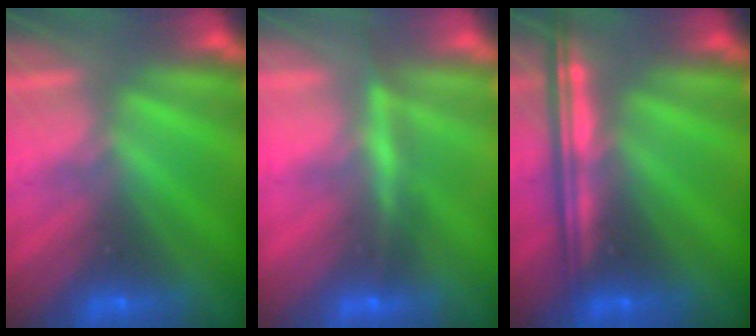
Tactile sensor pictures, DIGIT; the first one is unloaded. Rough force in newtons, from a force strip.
{"total": 4.5}
{"total": 9.0}